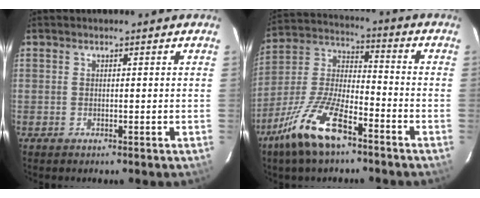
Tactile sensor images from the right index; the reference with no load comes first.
{"total": 14.9, "force": [-9.4, 4.9, 10.4], "torque": [-0.228, -0.007, -0.181]}